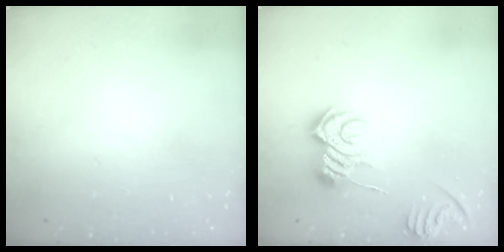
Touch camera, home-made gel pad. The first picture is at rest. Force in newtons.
{"total": 9.8, "press": 9.8, "slide": 0.2}